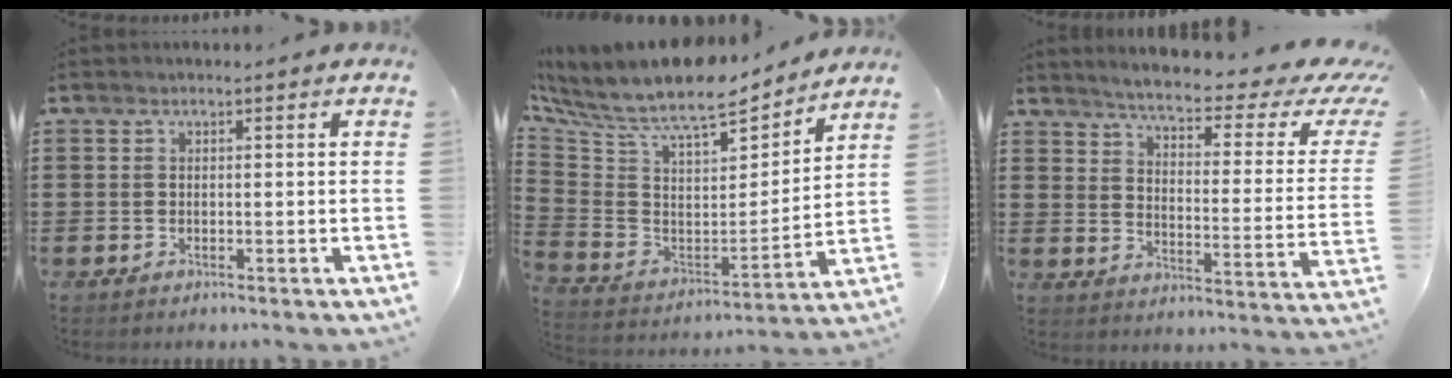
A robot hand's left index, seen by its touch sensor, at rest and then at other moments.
{"total": 10.2, "force": [8.9, 2.7, 4.3], "torque": [-0.124, -0.069, 0.155]}
{"total": 5.0, "force": [3.7, 0.4, 3.3], "torque": [-0.074, -0.032, 0.053]}